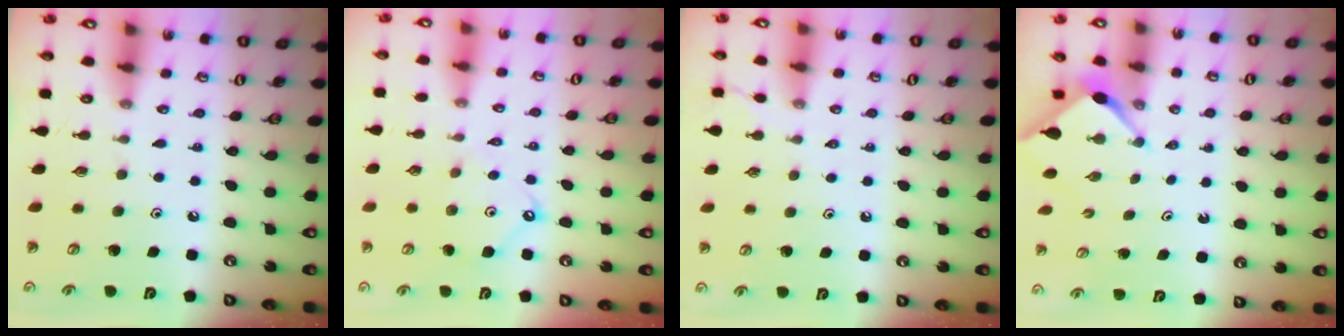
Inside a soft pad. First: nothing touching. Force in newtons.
{"total": 6.7, "press": 6.6, "slide": 0.8}
{"total": 1.3, "press": 1.3, "slide": 0.3}
{"total": 2.5, "press": 2.5, "slide": 0.3}